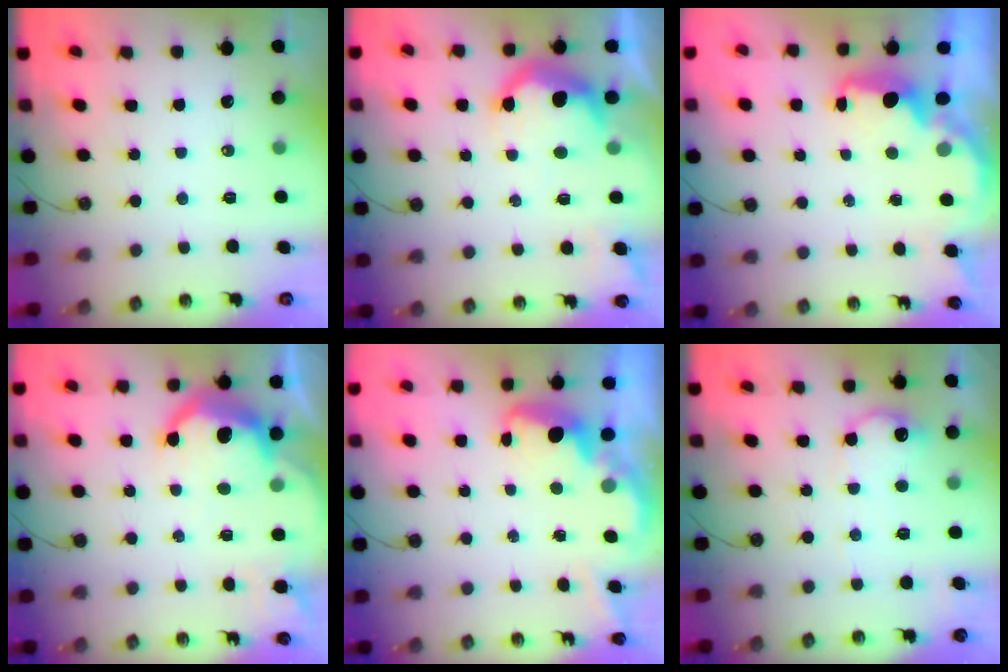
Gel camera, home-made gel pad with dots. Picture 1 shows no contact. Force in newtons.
{"total": 15.9, "press": 15.9, "slide": 1.1}
{"total": 3.5, "press": 3.5, "slide": 0.6}
{"total": 13.9, "press": 13.9, "slide": 0.7}
{"total": 3.8, "press": 3.7, "slide": 0.6}
{"total": 10.4, "press": 10.4, "slide": 0.7}